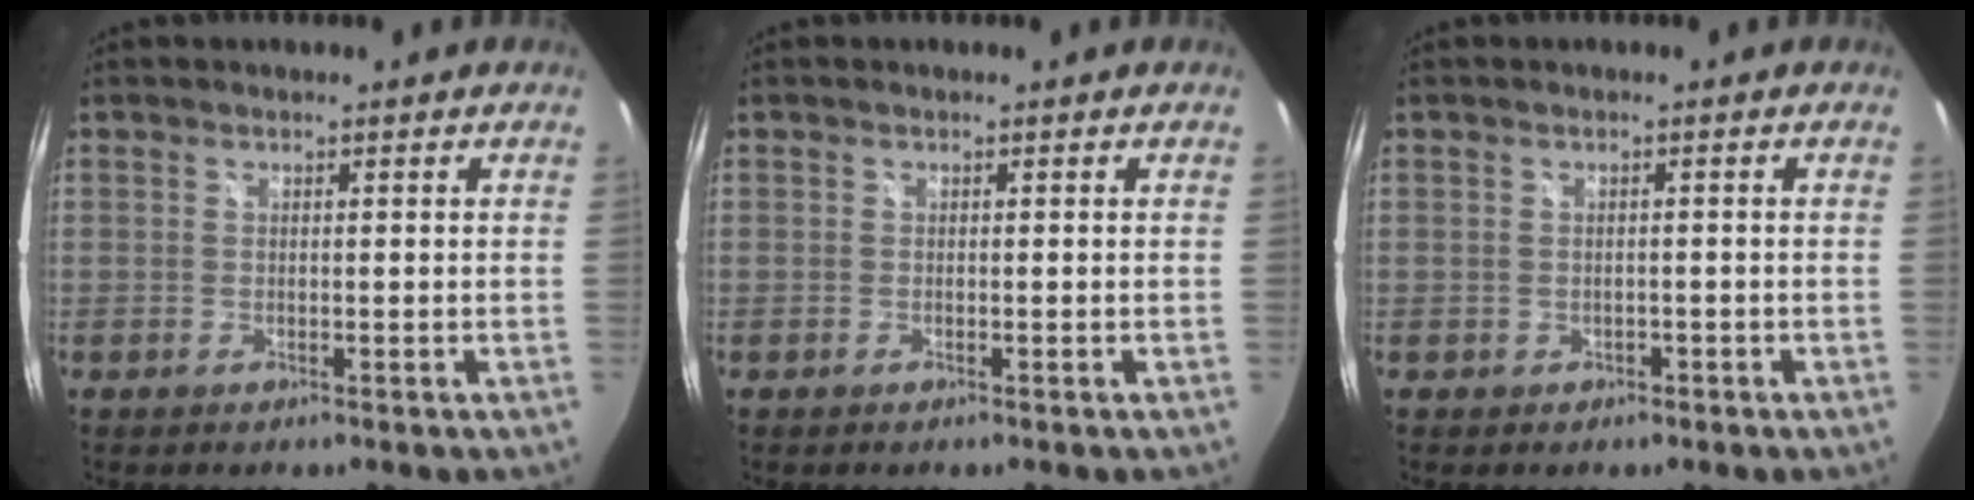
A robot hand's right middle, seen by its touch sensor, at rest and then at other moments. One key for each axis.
{"total": 0.0}
{"total": 1.4, "fx": -0.6, "fy": 1.2, "fz": 0.3, "tx": -0.006, "ty": -0.001, "tz": -0.005}